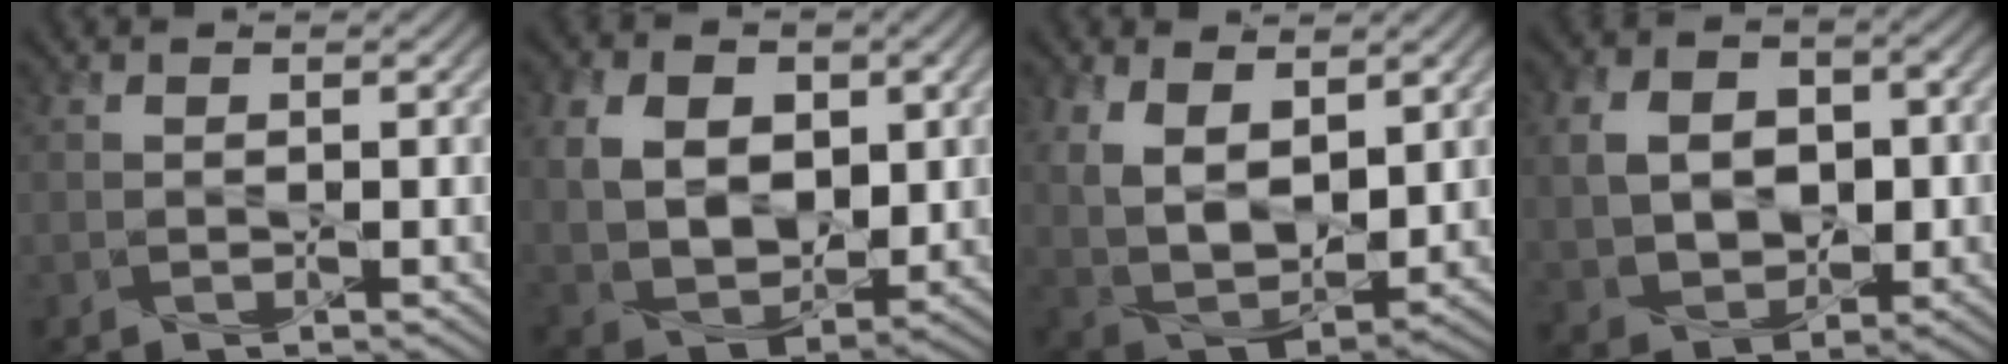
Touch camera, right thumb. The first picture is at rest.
{"total": 11.1, "force": [2.2, 8.0, 7.4], "torque": [-0.182, 0.001, 0.041]}
{"total": 11.1, "force": [3.8, 6.7, 8.1], "torque": [-0.193, -0.014, 0.079]}
{"total": 9.3, "force": [0.2, 7.1, 6.1], "torque": [-0.143, 0.000, 0.012]}